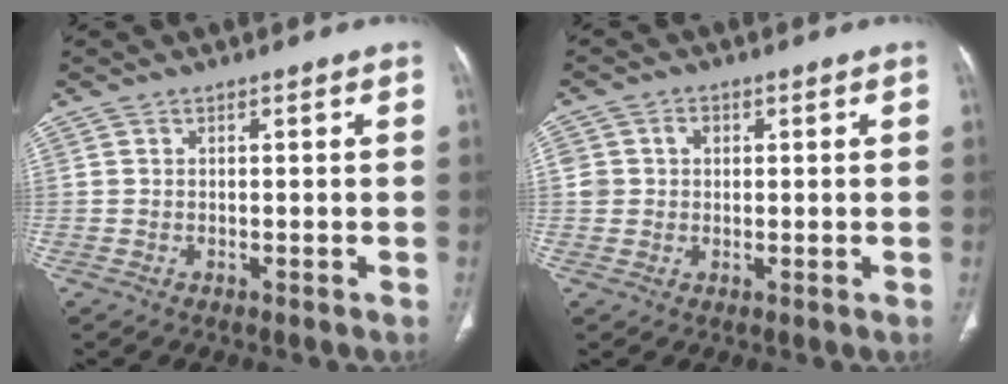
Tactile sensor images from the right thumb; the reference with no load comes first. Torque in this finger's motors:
{"motor_torque": [0.63, 0.54, 0.38, 0.15, -0.01]}